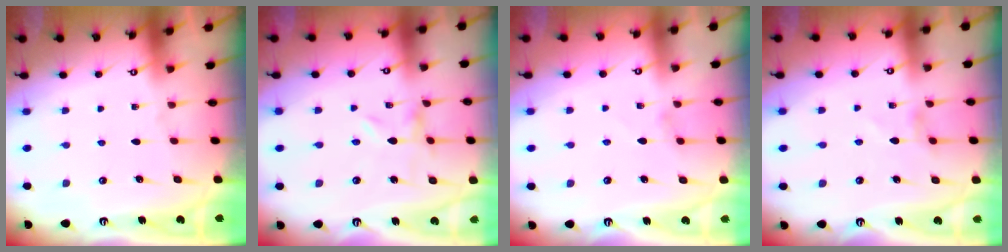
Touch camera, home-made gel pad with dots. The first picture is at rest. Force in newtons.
{"total": 0.0}
{"total": 0.8, "press": 0.8, "slide": 0.3}
{"total": 2.9, "press": 2.9, "slide": 0.4}